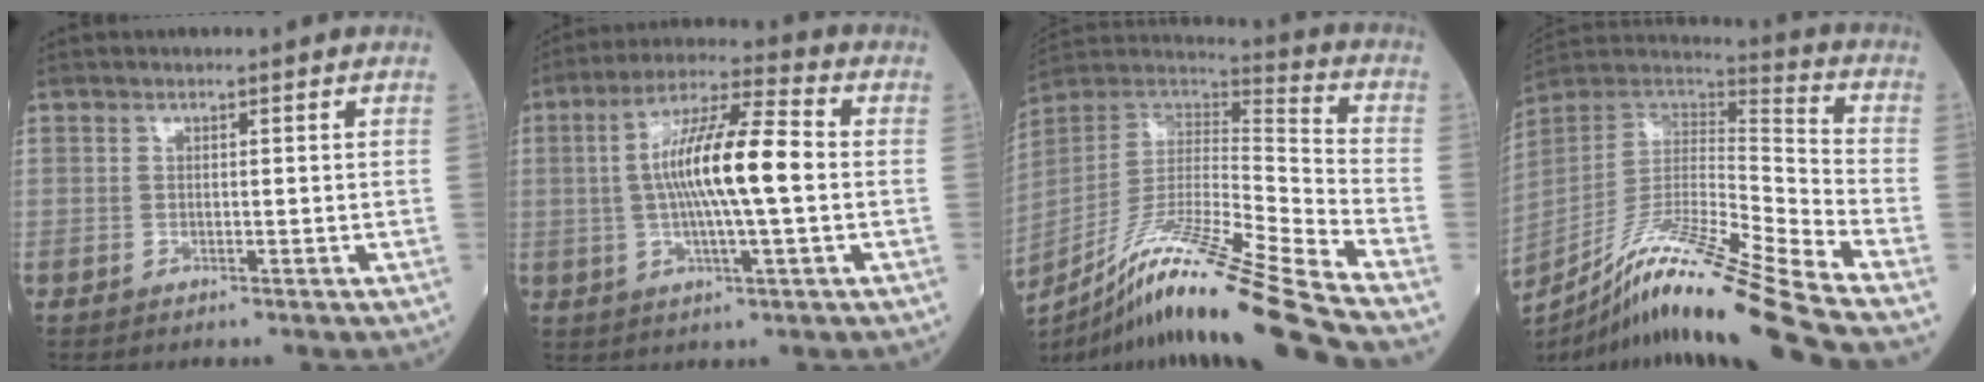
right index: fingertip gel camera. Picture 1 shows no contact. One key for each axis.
{"total": 12.8, "fx": 0.0, "fy": 1.4, "fz": 12.7, "tx": -0.230, "ty": 0.013, "tz": -0.006}
{"total": 24.7, "fx": -18.8, "fy": -1.7, "fz": 15.9, "tx": -0.273, "ty": -0.036, "tz": -0.338}
{"total": 23.2, "fx": -18.2, "fy": -2.2, "fz": 14.3, "tx": -0.257, "ty": -0.032, "tz": -0.329}